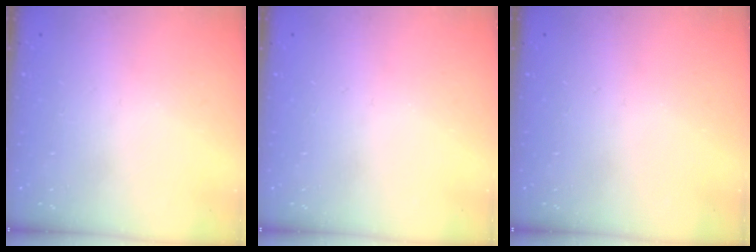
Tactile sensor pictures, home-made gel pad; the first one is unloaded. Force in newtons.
{"total": 0.0}
{"total": 0.0}